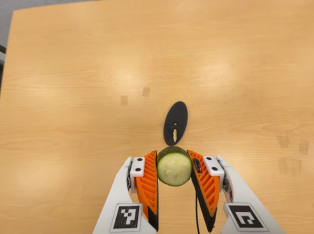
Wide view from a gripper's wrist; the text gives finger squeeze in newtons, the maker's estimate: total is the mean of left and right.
{"total": 9.8, "left": 9.0, "right": 10.6}